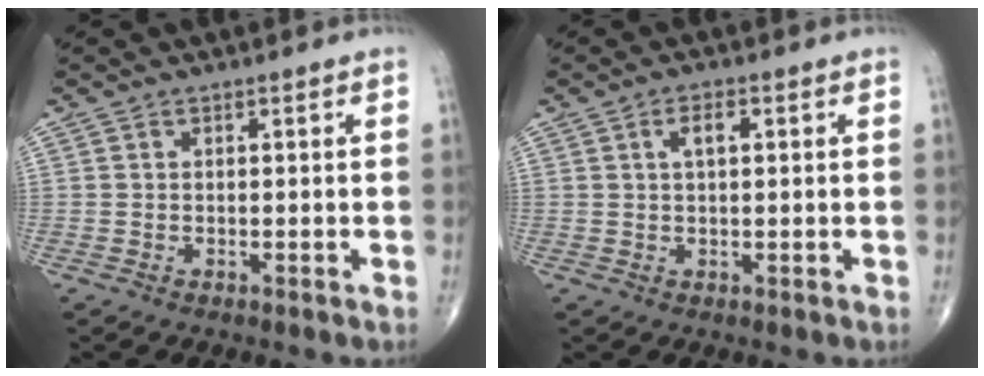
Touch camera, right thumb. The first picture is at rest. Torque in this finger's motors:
{"motor_torque": [0.87, 2.22, 0.79, 0.19, 0.01]}